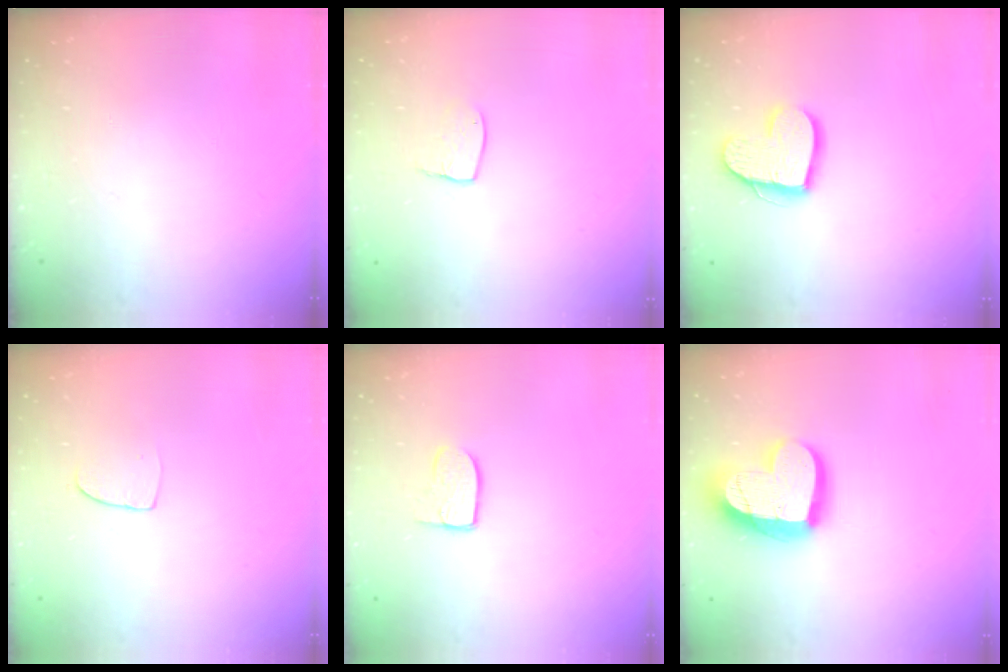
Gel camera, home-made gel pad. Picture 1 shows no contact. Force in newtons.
{"total": 6.6, "press": 6.6, "slide": 0.4}
{"total": 14.0, "press": 13.9, "slide": 1.2}
{"total": 6.0, "press": 6.0, "slide": 0.4}
{"total": 6.7, "press": 6.7, "slide": 0.4}
{"total": 19.1, "press": 19.0, "slide": 2.0}